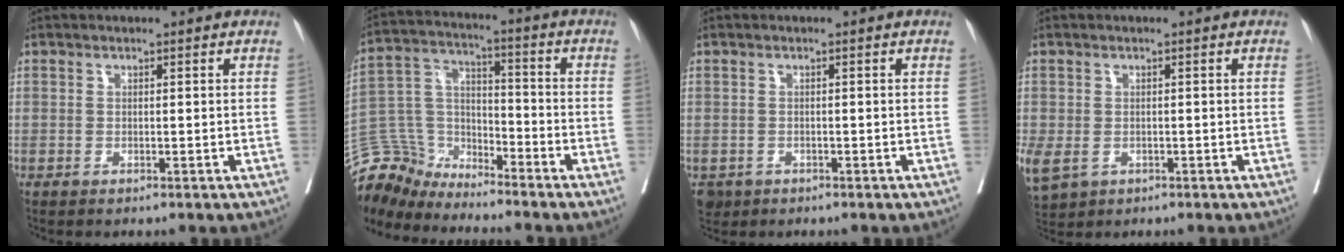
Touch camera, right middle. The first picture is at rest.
{"total": 9.2, "force": [-8.9, 2.0, -0.9], "torque": [0.004, 0.036, -0.184]}
{"total": 2.5, "force": [-1.5, 2.0, 0.5], "torque": [-0.006, 0.001, -0.022]}
{"total": 6.7, "force": [-2.4, 5.3, 3.3], "torque": [-0.101, -0.005, -0.031]}